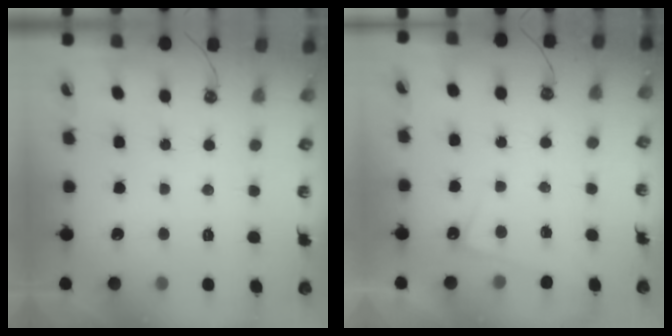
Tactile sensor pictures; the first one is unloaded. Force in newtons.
{"total": 0.8, "press": 0.8, "slide": 0.2}